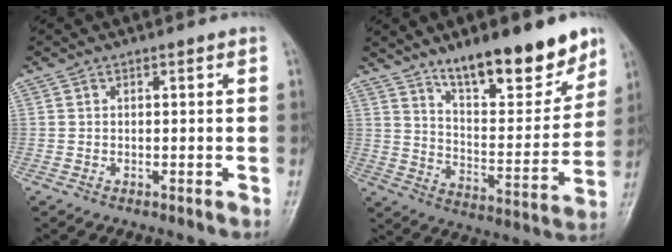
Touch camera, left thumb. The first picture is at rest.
{"total": 18.5, "force": [13.0, 6.0, 11.7], "torque": [-0.129, -0.082, 0.212]}